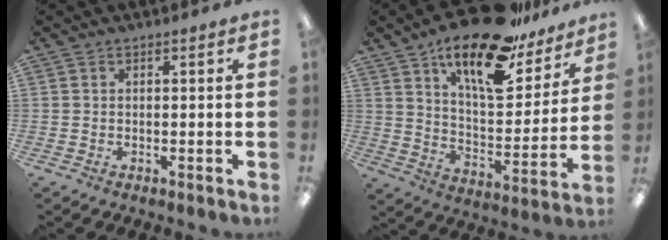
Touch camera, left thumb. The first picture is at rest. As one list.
[{"total": 20.9, "force": [14.8, 7.7, 12.5], "torque": [-0.198, -0.097, 0.250]}]